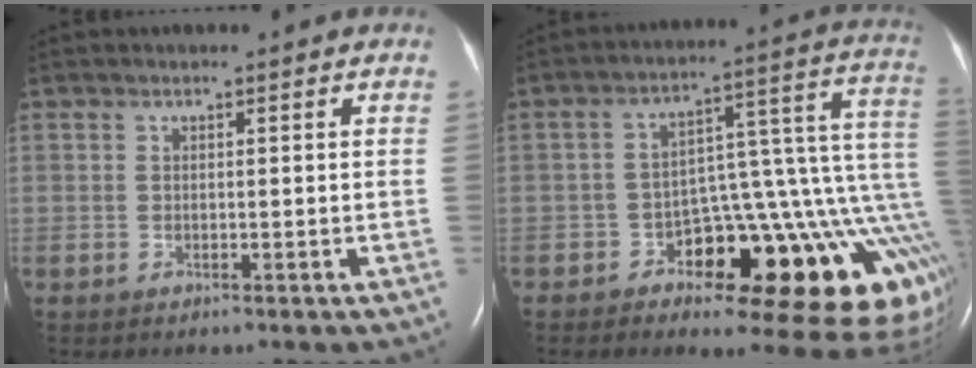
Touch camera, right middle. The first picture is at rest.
{"total": 18.2, "force": [-6.6, 5.7, 16.0], "torque": [-0.099, 0.074, -0.084]}